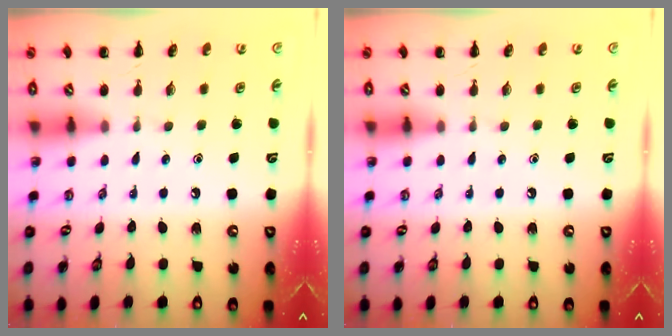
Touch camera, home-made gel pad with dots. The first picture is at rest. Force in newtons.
{"total": 0.0}